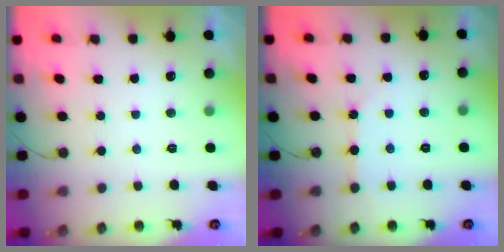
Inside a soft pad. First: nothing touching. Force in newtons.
{"total": 2.1, "press": 2.0, "slide": 0.3}